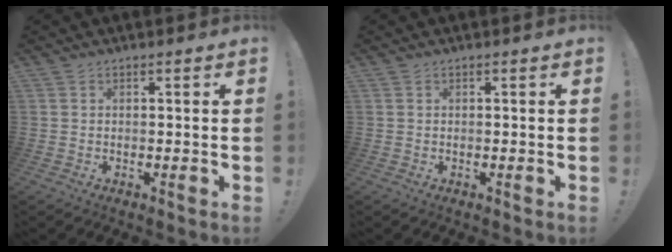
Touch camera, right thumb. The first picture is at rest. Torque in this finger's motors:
{"motor_torque": [-0.06, -0.01, -0.36, 0.15, 0.01]}